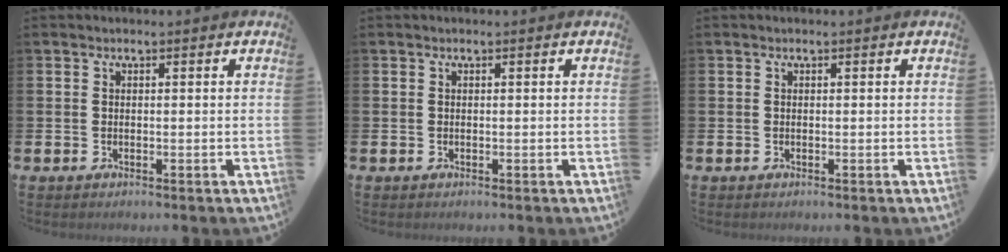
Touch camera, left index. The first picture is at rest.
{"total": 0.0}
{"total": 0.0}